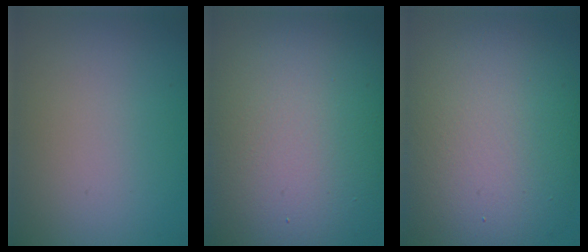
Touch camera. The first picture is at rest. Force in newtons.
{"total": 20.0, "press": 20.0, "slide": 0.5}
{"total": 12.7, "press": 12.6, "slide": 0.6}